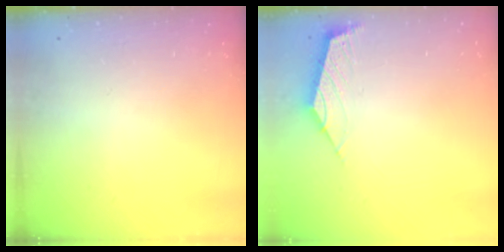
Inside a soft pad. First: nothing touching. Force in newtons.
{"total": 2.5, "press": 2.5, "slide": 0.6}